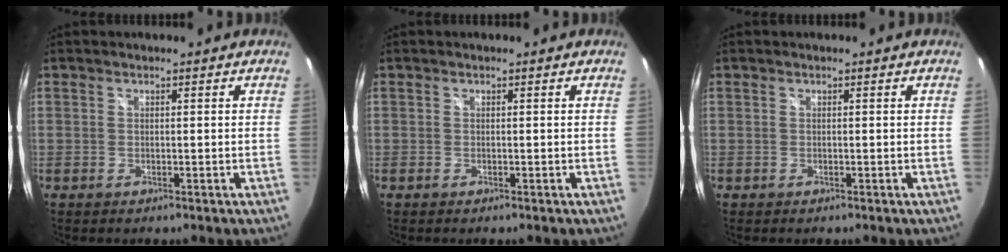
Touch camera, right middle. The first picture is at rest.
{"total": 0.0}
{"total": 0.0}